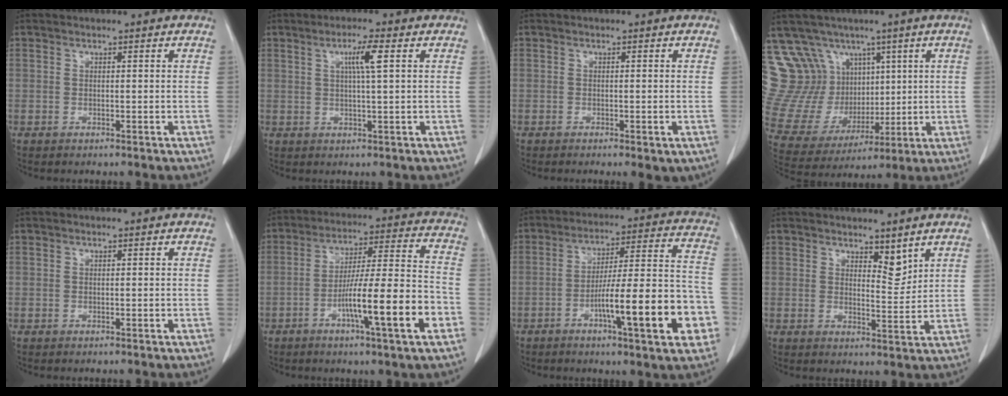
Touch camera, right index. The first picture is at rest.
{"total": 4.2, "force": [1.3, -0.4, 4.0], "torque": [-0.070, 0.001, 0.022]}
{"total": 2.8, "force": [-1.2, 0.6, 2.4], "torque": [-0.030, -0.008, -0.012]}
{"total": 17.5, "force": [9.2, 13.5, 6.0], "torque": [-0.143, 0.066, 0.207]}
{"total": 0.0}
{"total": 15.1, "force": [-5.8, 0.3, 14.0], "torque": [-0.230, 0.002, -0.093]}
{"total": 17.9, "force": [-6.5, 2.2, 16.5], "torque": [-0.219, 0.022, -0.091]}
{"total": 3.6, "force": [2.8, 1.3, 1.9], "torque": [-0.028, -0.011, 0.049]}